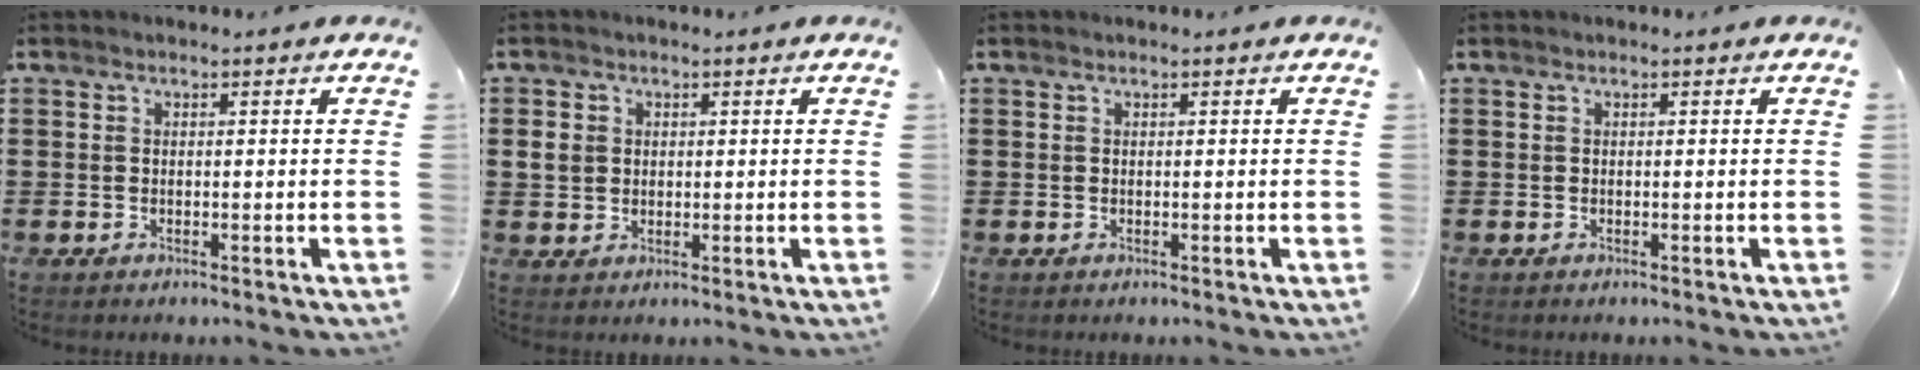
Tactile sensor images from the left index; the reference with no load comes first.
{"total": 2.7, "force": [0.4, 2.4, 1.1], "torque": [-0.038, 0.007, 0.002]}
{"total": 0.0}
{"total": 0.0}